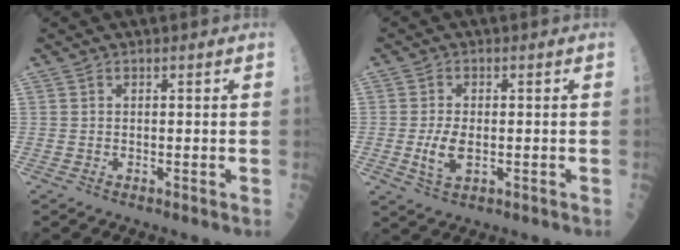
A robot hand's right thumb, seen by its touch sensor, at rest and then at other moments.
{"total": 5.0, "force": [-0.8, 2.5, 4.3], "torque": [-0.082, -0.005, -0.011]}